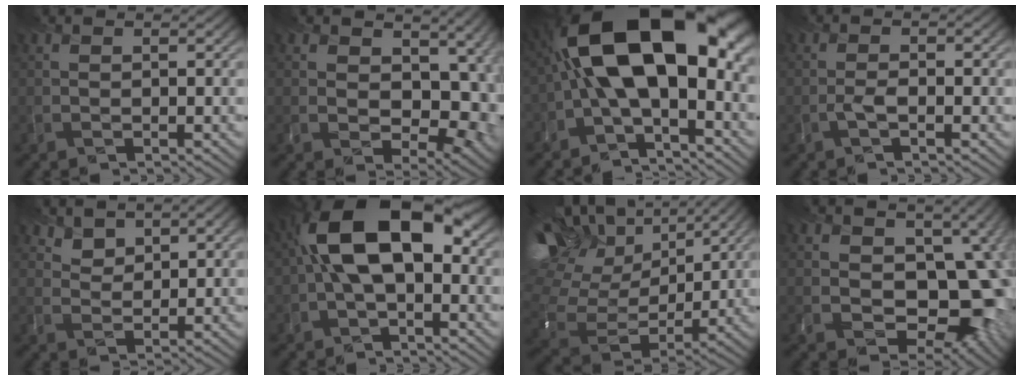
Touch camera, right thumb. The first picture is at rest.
{"total": 9.9, "force": [0.4, 7.3, 6.8], "torque": [-0.108, -0.031, 0.027]}
{"total": 18.1, "force": [1.1, 9.6, 15.3], "torque": [-0.257, 0.015, 0.009]}
{"total": 1.4, "force": [-0.9, 0.1, 1.1], "torque": [-0.023, 0.002, -0.020]}
{"total": 2.7, "force": [2.1, 1.5, 1.0], "torque": [-0.019, -0.010, 0.046]}
{"total": 13.9, "force": [1.6, 7.7, 11.4], "torque": [-0.216, 0.021, 0.020]}
{"total": 15.4, "force": [8.3, 9.5, 8.9], "torque": [-0.226, 0.030, 0.149]}
{"total": 13.7, "force": [-0.4, 9.8, 9.5], "torque": [-0.122, -0.044, 0.003]}